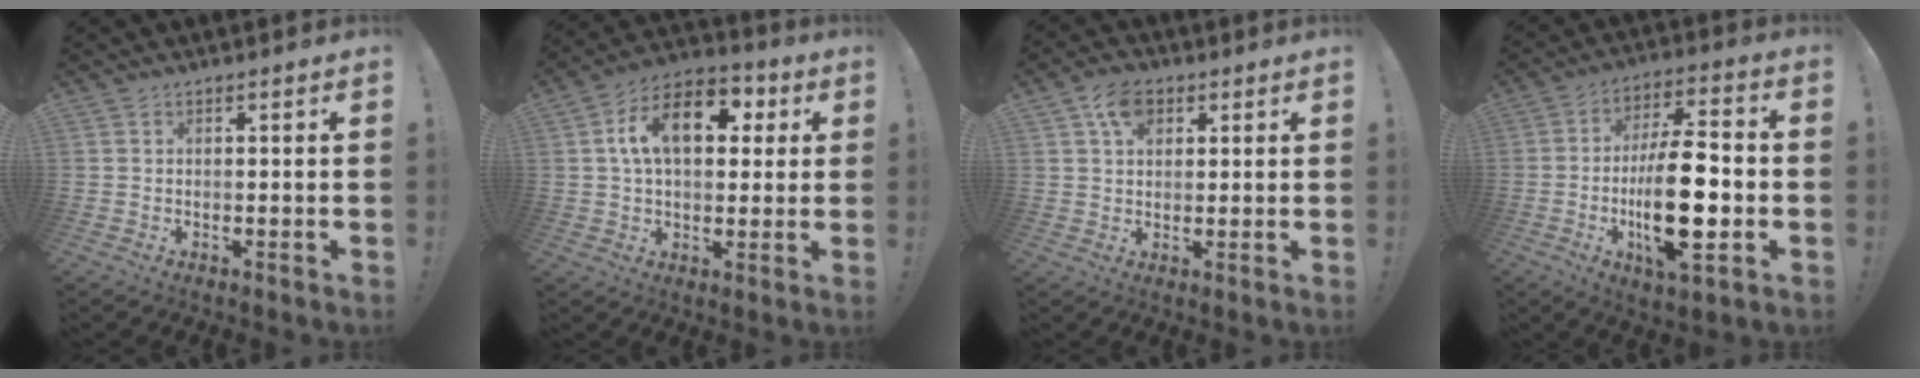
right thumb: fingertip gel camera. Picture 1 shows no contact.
{"total": 16.4, "force": [4.1, 9.8, 12.5], "torque": [-0.199, 0.008, 0.068]}
{"total": 7.4, "force": [3.3, 5.0, 4.3], "torque": [-0.070, 0.000, 0.064]}
{"total": 20.1, "force": [-3.6, 7.1, 18.5], "torque": [-0.333, 0.003, -0.059]}